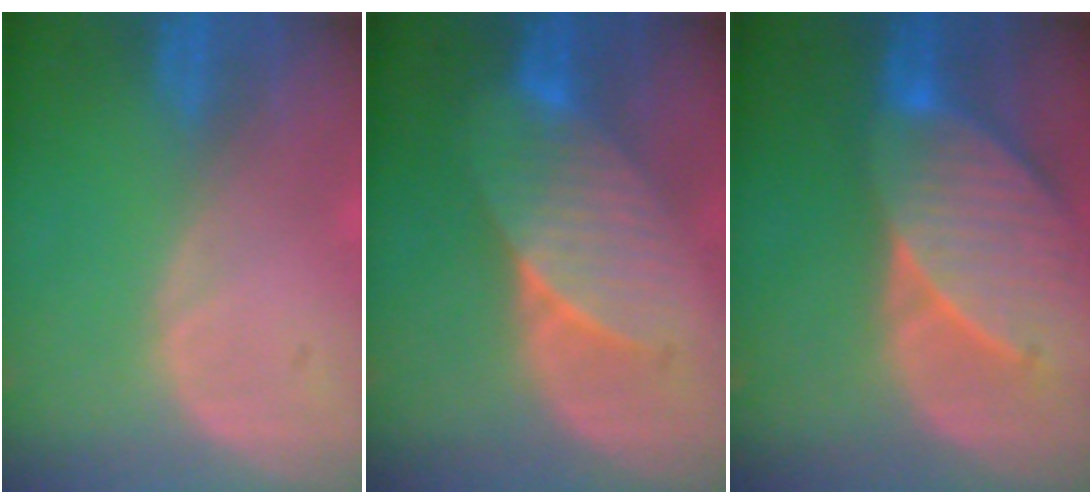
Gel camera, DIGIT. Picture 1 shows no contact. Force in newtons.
{"total": 7.1, "press": 7.0, "slide": 1.3}
{"total": 9.3, "press": 8.6, "slide": 3.6}